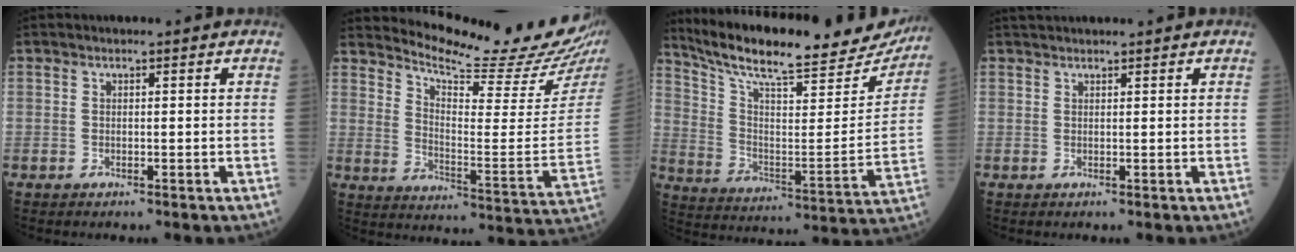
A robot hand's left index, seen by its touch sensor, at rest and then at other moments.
{"total": 19.8, "force": [18.6, -0.5, 6.8], "torque": [-0.114, -0.113, 0.246]}
{"total": 26.8, "force": [24.2, 4.3, 10.8], "torque": [-0.176, -0.055, 0.336]}
{"total": 3.4, "force": [3.2, 0.4, 1.1], "torque": [-0.006, 0.034, 0.051]}